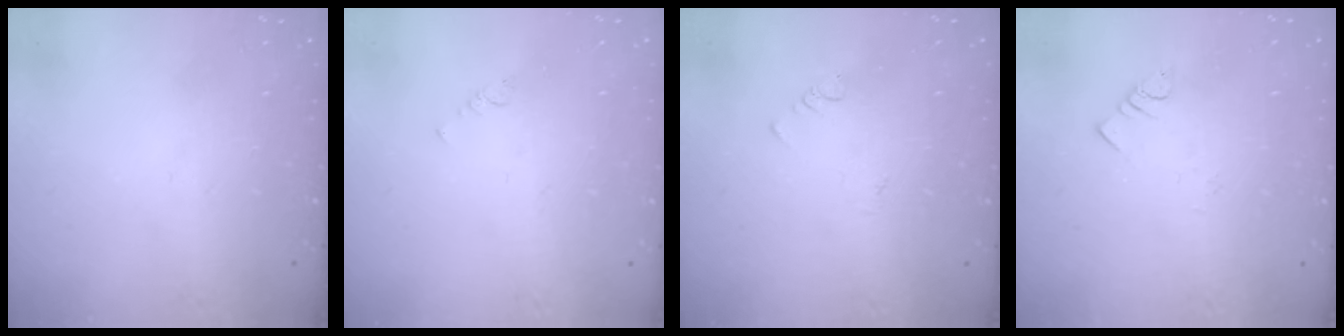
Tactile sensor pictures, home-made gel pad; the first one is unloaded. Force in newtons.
{"total": 1.0, "press": 0.9, "slide": 0.3}
{"total": 1.1, "press": 1.1, "slide": 0.3}
{"total": 1.8, "press": 1.8, "slide": 0.3}